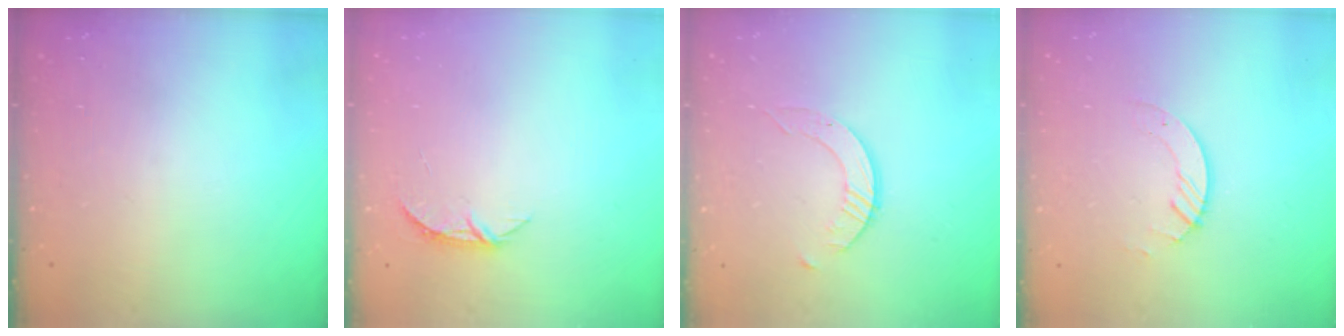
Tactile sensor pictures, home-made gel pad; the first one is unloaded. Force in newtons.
{"total": 5.7, "press": 5.6, "slide": 0.4}
{"total": 2.4, "press": 2.4, "slide": 0.3}
{"total": 2.6, "press": 2.6, "slide": 0.3}